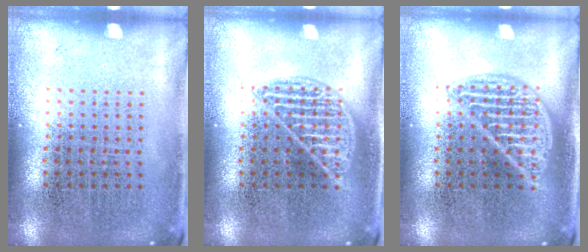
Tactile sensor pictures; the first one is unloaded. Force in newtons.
{"total": 2.0, "press": 2.0, "slide": 0.2}
{"total": 2.1, "press": 2.1, "slide": 0.2}